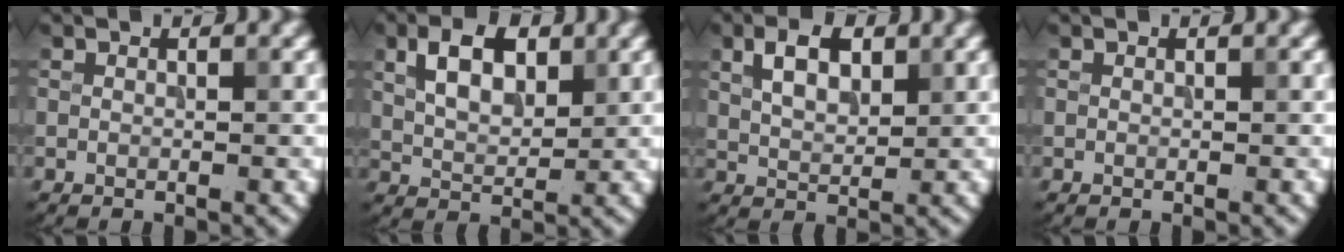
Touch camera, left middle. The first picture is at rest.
{"total": 4.8, "force": [1.8, 2.7, 3.6], "torque": [-0.066, 0.004, 0.031]}
{"total": 3.9, "force": [1.6, 2.2, 2.8], "torque": [-0.055, 0.005, 0.030]}
{"total": 0.0}